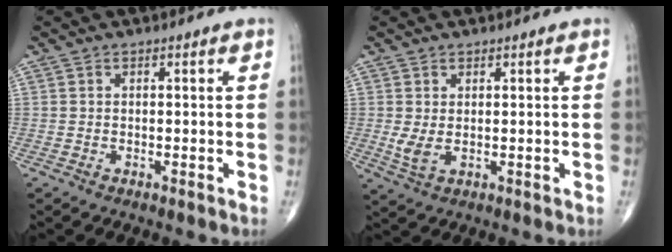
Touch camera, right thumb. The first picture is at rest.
{"total": 3.1, "force": [0.3, 1.6, 2.6], "torque": [-0.058, -0.006, 0.014]}